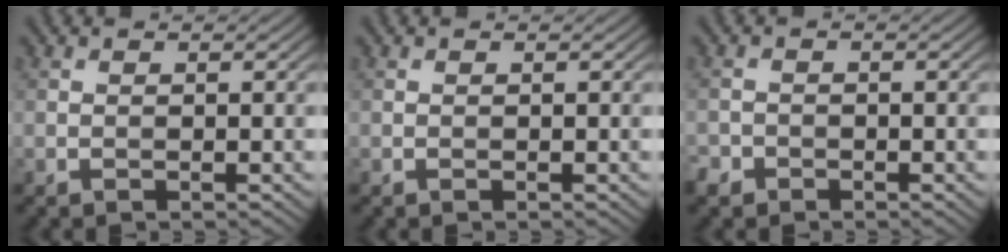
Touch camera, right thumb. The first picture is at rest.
{"total": 0.0}
{"total": 2.0, "force": [-1.5, 1.2, 0.4], "torque": [-0.009, -0.003, -0.039]}